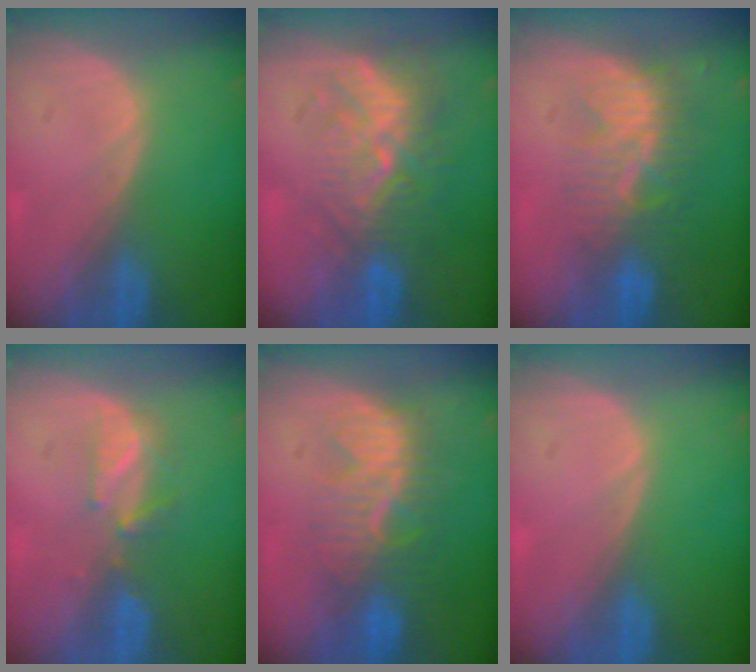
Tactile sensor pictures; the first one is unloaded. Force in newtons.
{"total": 9.6, "press": 8.6, "slide": 4.1}
{"total": 8.4, "press": 7.6, "slide": 3.6}
{"total": 3.4, "press": 3.3, "slide": 0.7}
{"total": 8.6, "press": 8.1, "slide": 3.0}
{"total": 0.0}